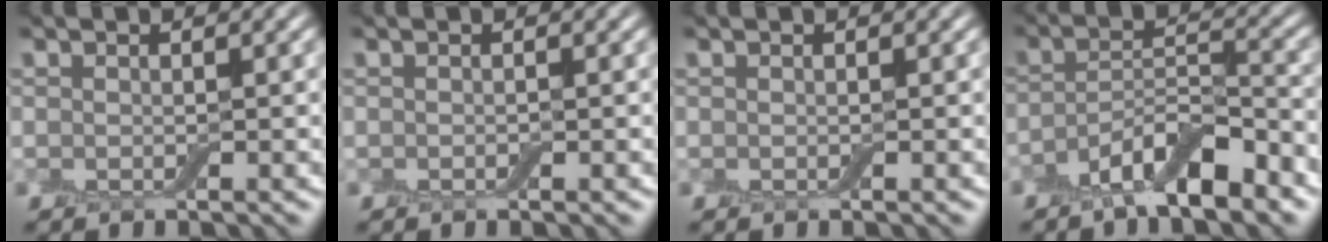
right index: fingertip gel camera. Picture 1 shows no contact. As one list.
[{"total": 0.0}, {"total": 0.0}, {"total": 6.0, "force": [-3.9, 1.7, 4.2], "torque": [-0.072, -0.001, -0.072]}]